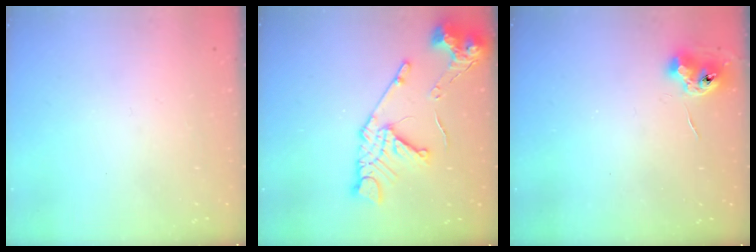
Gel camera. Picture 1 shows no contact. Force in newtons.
{"total": 15.5, "press": 15.4, "slide": 1.5}
{"total": 7.8, "press": 7.8, "slide": 0.4}